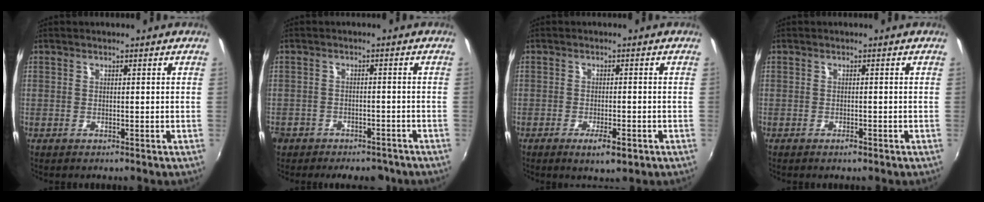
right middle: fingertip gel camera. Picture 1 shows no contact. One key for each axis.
{"total": 8.9, "fx": -6.4, "fy": 5.4, "fz": 3.0, "tx": -0.088, "ty": 0.002, "tz": -0.086}
{"total": 4.1, "fx": -2.1, "fy": 1.1, "fz": 3.3, "tx": -0.067, "ty": -0.009, "tz": -0.032}
{"total": 0.8, "fx": -0.6, "fy": 0.2, "fz": 0.5, "tx": -0.008, "ty": 0.000, "tz": -0.010}